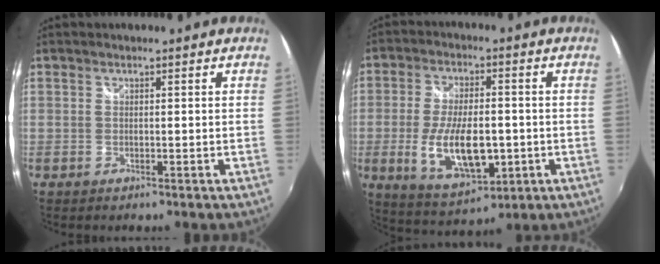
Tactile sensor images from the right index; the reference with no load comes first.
{"total": 13.9, "force": [-2.7, 6.4, 12.0], "torque": [-0.234, -0.020, -0.034]}